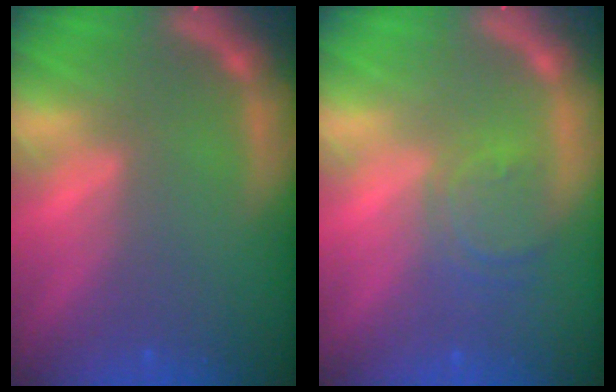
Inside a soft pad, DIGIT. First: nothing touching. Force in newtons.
{"total": 3.5}